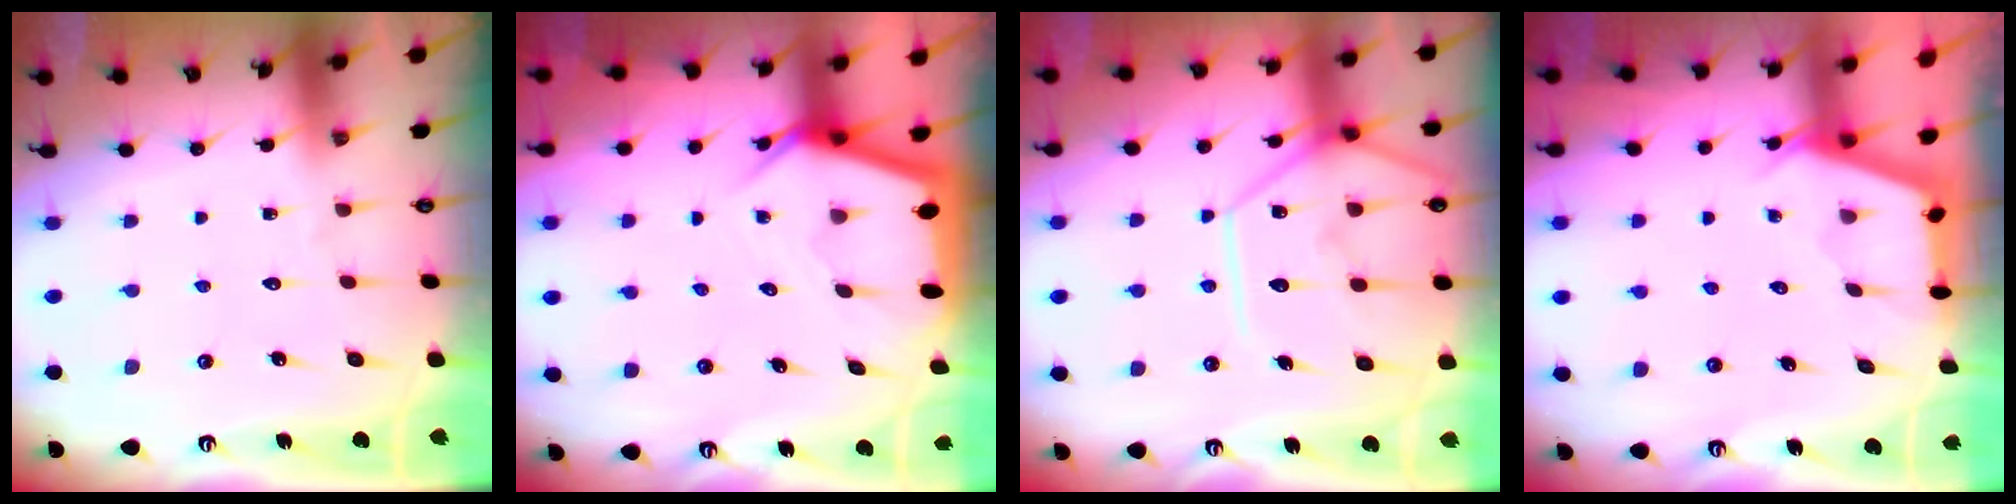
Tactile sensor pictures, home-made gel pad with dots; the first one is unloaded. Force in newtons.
{"total": 5.2, "press": 5.2, "slide": 0.6}
{"total": 14.2, "press": 14.1, "slide": 1.3}
{"total": 2.7, "press": 2.7, "slide": 0.3}